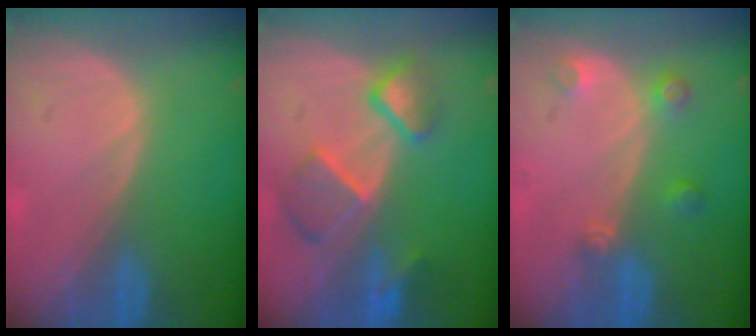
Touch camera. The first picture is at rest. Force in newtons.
{"total": 7.6, "press": 6.8, "slide": 3.5}
{"total": 3.2, "press": 2.9, "slide": 1.4}